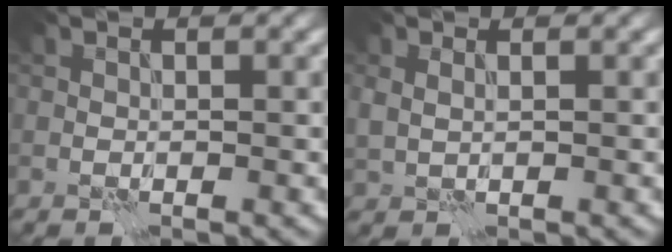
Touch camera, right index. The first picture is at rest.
{"total": 1.1, "force": [0.3, 0.6, 0.8], "torque": [-0.019, -0.002, 0.011]}